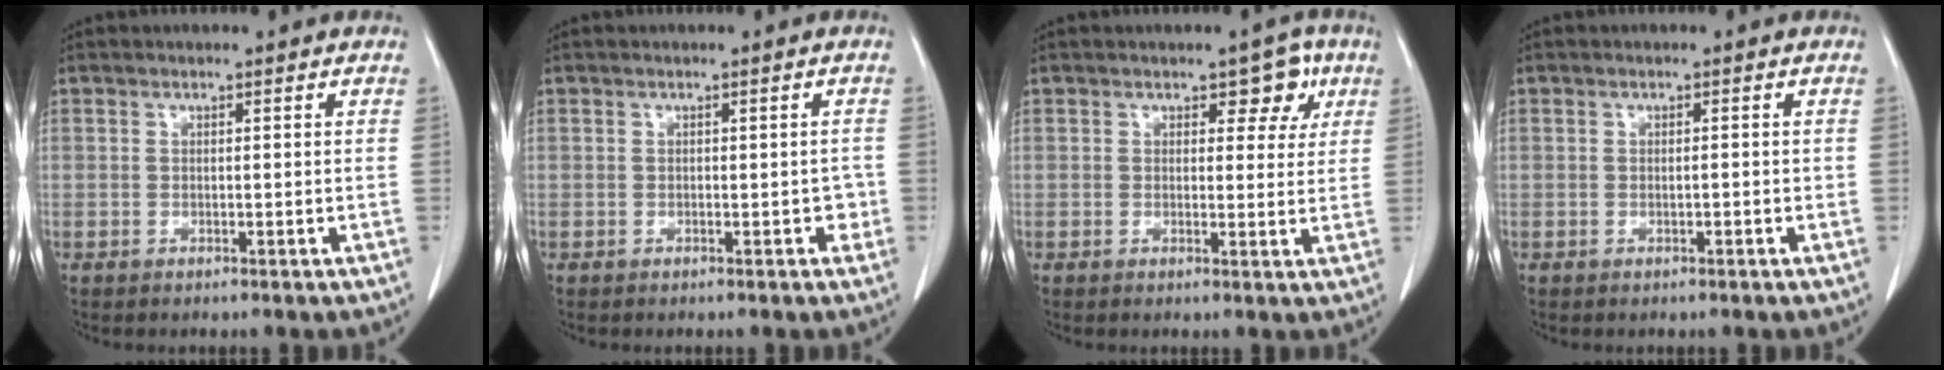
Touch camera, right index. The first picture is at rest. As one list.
[{"total": 2.0, "force": [-0.5, 1.3, 1.4], "torque": [-0.005, 0.009, -0.006]}, {"total": 4.2, "force": [2.1, 2.5, 2.7], "torque": [-0.017, 0.008, 0.023]}, {"total": 0.6, "force": [-0.2, 0.1, 0.6], "torque": [-0.009, 0.001, -0.002]}]